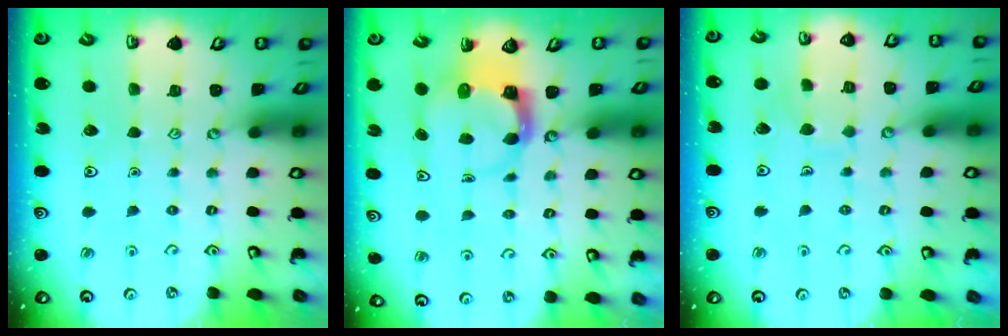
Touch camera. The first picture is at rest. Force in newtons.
{"total": 3.8, "press": 3.7, "slide": 0.5}
{"total": 6.1, "press": 6.1, "slide": 0.2}